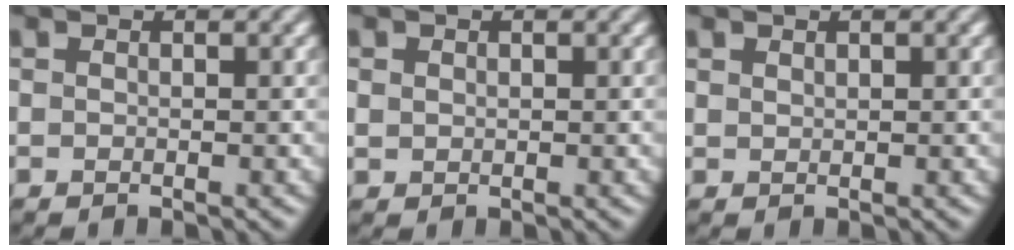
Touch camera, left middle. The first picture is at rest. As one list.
[{"total": 0.8, "force": [0.4, 0.7, 0.2], "torque": [-0.004, -0.003, 0.010]}, {"total": 0.5, "force": [0.5, 0.2, 0.1], "torque": [-0.005, -0.001, 0.014]}]